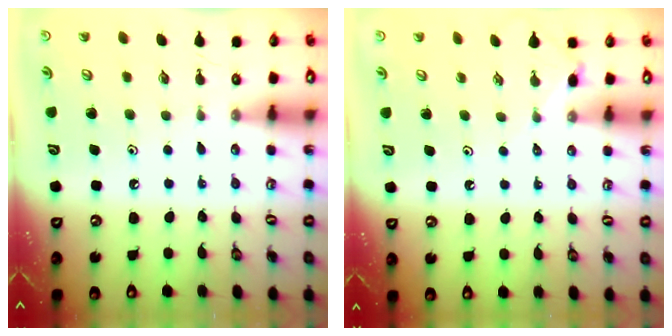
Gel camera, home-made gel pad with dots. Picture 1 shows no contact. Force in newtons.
{"total": 4.8, "press": 4.7, "slide": 0.4}